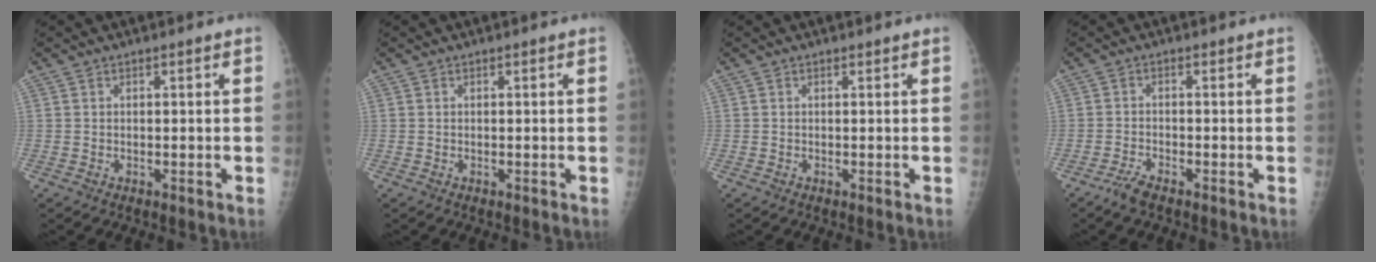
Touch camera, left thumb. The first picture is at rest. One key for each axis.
{"total": 0.0}
{"total": 0.0}
{"total": 2.6, "fx": -2.1, "fy": 0.6, "fz": 1.3, "tx": -0.037, "ty": 0.003, "tz": -0.043}